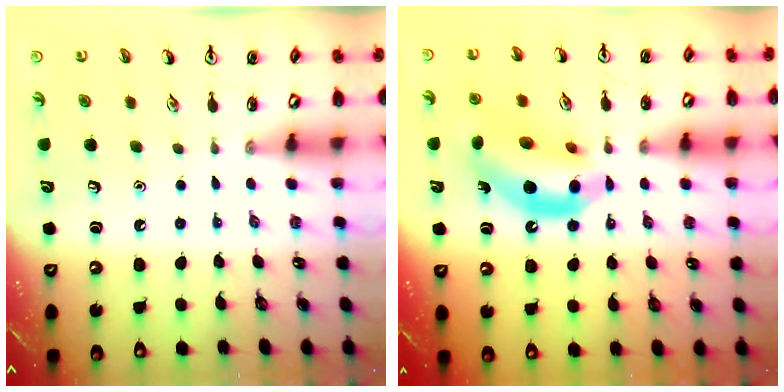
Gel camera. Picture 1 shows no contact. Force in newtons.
{"total": 13.6, "press": 13.0, "slide": 4.3}